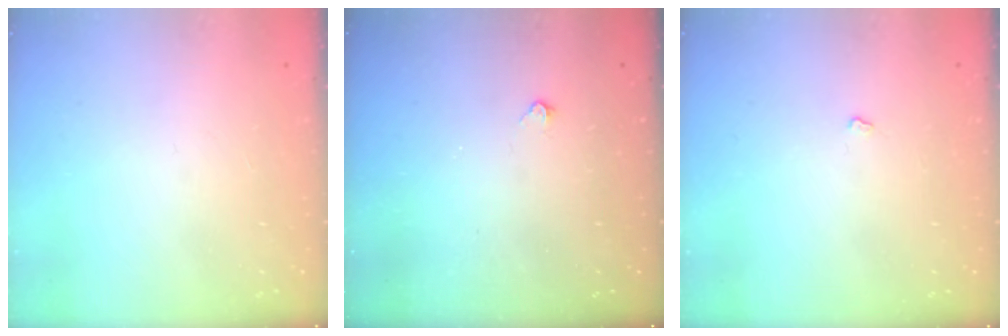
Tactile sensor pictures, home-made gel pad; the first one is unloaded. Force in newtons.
{"total": 3.0, "press": 3.0, "slide": 0.5}
{"total": 1.8, "press": 1.8, "slide": 0.4}